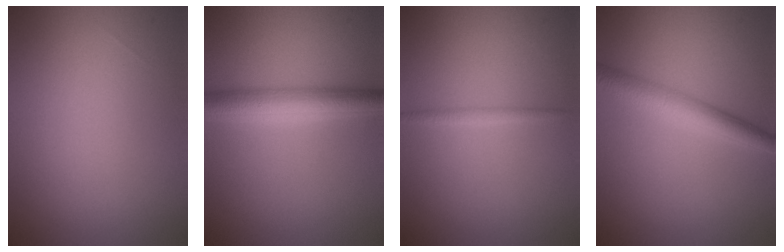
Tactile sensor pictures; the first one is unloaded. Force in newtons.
{"total": 4.5, "press": 4.5, "slide": 0.1}
{"total": 0.9, "press": 0.9, "slide": 0.0}
{"total": 3.9, "press": 3.9, "slide": 0.1}